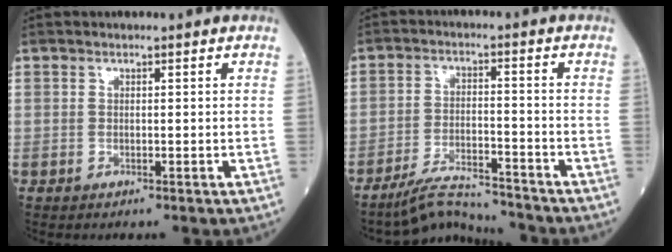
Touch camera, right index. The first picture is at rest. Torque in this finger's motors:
{"motor_torque": [-0.11, -0.04, 0.07, 0.01]}